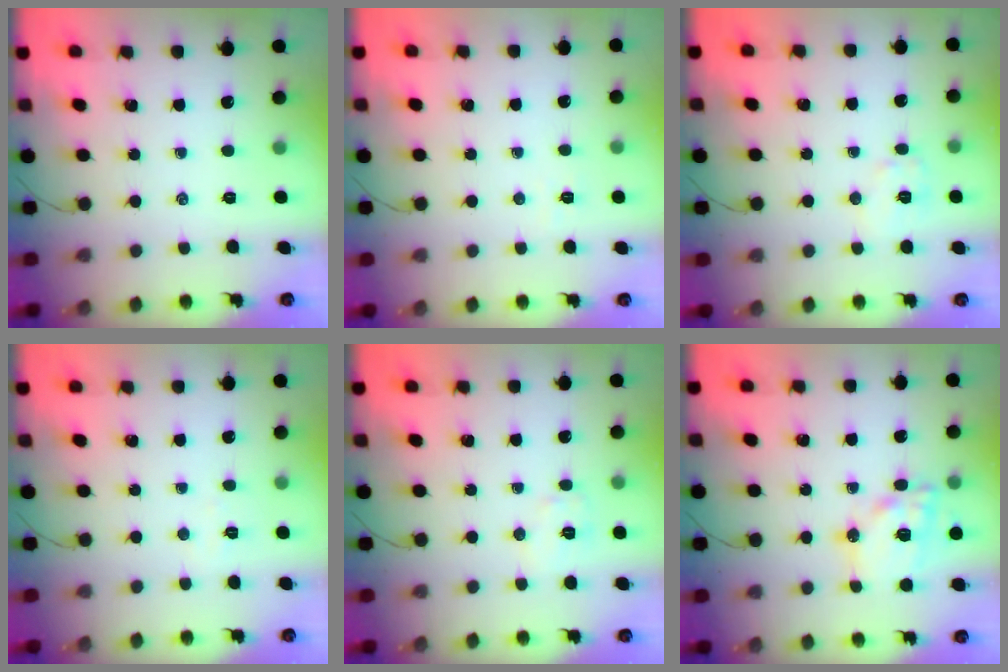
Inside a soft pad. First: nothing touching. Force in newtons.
{"total": 2.5, "press": 2.4, "slide": 0.7}
{"total": 6.5, "press": 6.4, "slide": 0.6}
{"total": 2.4, "press": 2.3, "slide": 0.6}
{"total": 5.5, "press": 5.5, "slide": 0.8}
{"total": 15.7, "press": 15.5, "slide": 2.8}